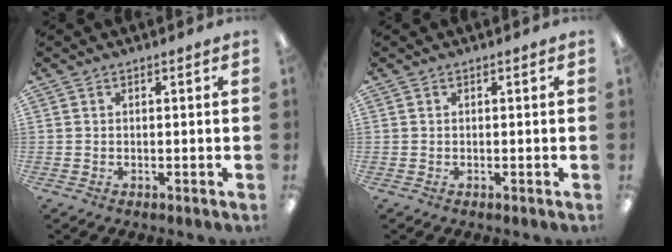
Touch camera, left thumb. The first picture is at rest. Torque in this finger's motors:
{"motor_torque": [0.00, 0.00, 0.13, -0.13, 0.00]}